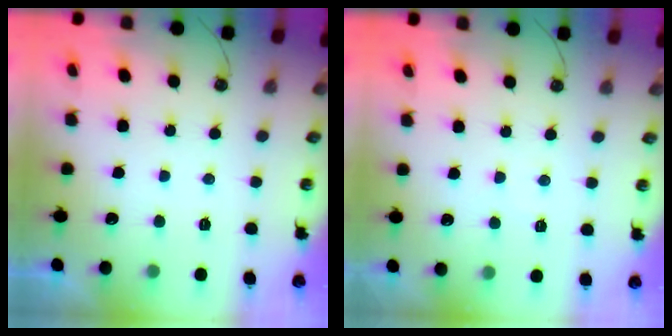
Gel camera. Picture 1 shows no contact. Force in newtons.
{"total": 2.7, "press": 2.6, "slide": 0.5}